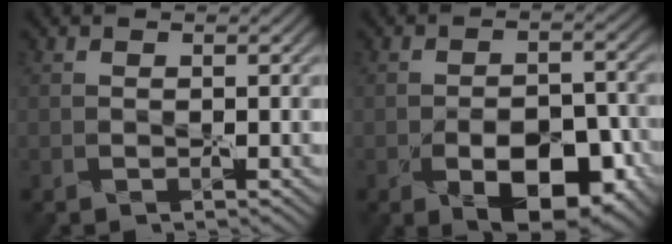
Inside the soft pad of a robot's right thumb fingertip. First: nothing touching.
{"total": 8.6, "force": [-4.3, 4.2, 6.2], "torque": [-0.089, -0.004, -0.060]}